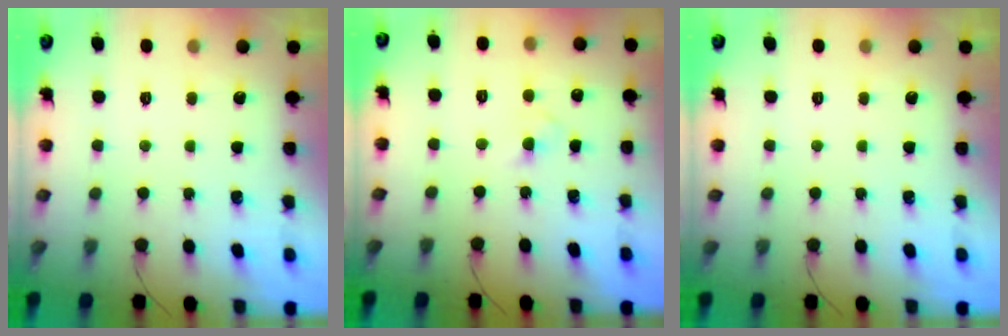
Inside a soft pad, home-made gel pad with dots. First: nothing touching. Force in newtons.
{"total": 3.2, "press": 3.0, "slide": 1.2}
{"total": 0.0}